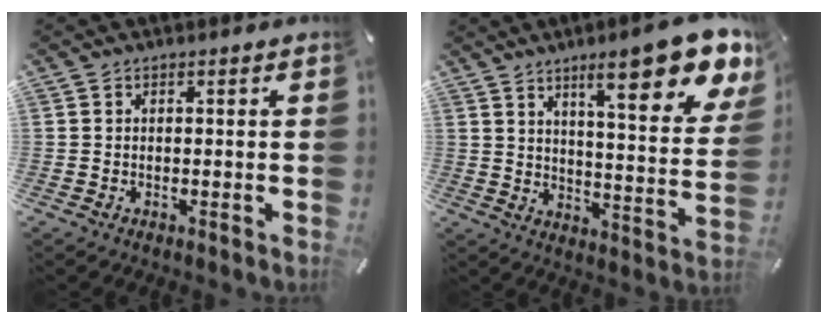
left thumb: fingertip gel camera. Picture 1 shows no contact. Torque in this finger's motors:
{"motor_torque": [3.30, 1.71, 0.81, -0.08, 0.43]}